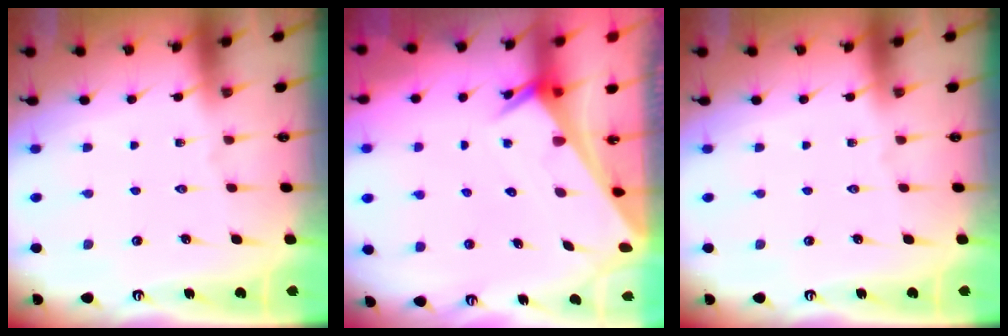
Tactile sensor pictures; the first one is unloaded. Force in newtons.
{"total": 2.6, "press": 2.6, "slide": 0.2}
{"total": 0.0}